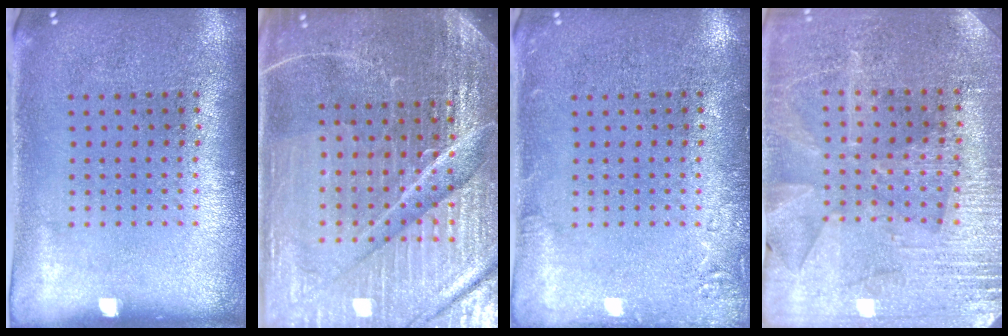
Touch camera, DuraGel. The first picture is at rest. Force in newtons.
{"total": 6.3, "press": 5.6, "slide": 2.8}
{"total": 1.8, "press": 1.7, "slide": 0.4}
{"total": 3.0, "press": 3.0, "slide": 0.6}